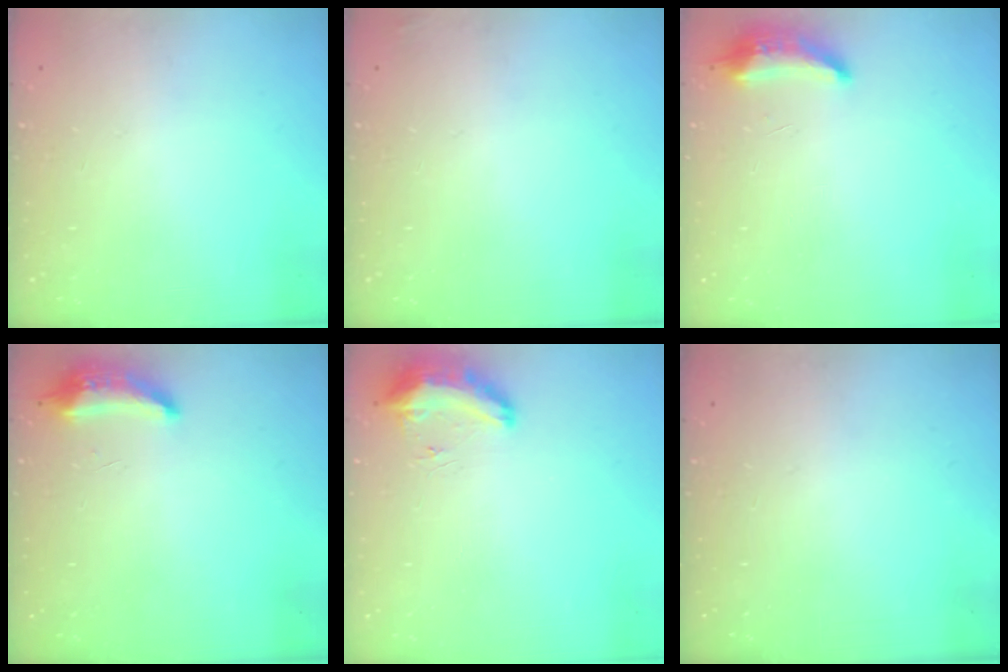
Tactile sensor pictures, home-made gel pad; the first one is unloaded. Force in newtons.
{"total": 2.3, "press": 2.2, "slide": 0.8}
{"total": 8.3, "press": 8.1, "slide": 1.5}
{"total": 8.5, "press": 8.4, "slide": 1.6}
{"total": 17.3, "press": 10.6, "slide": 13.6}
{"total": 0.0}